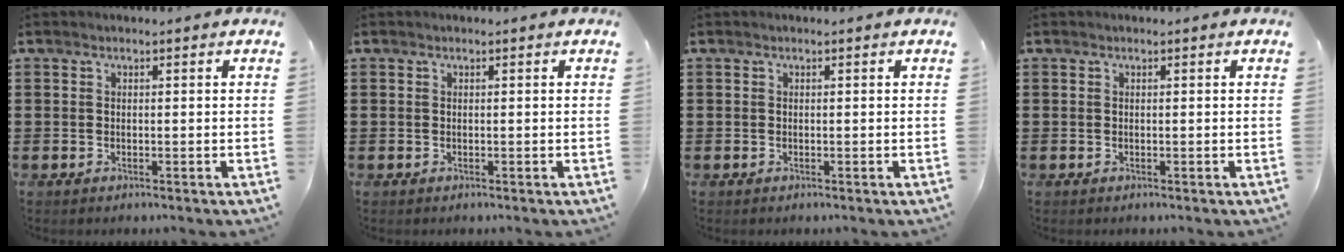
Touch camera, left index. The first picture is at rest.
{"total": 0.0}
{"total": 0.0}
{"total": 0.0}